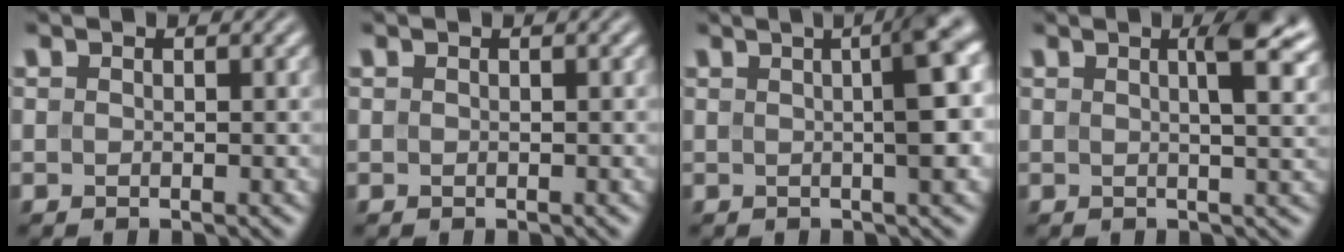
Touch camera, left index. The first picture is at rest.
{"total": 0.0}
{"total": 5.8, "force": [1.0, 1.1, 5.7], "torque": [-0.062, 0.017, 0.013]}
{"total": 4.6, "force": [1.9, 1.2, 4.1], "torque": [-0.043, 0.009, 0.019]}